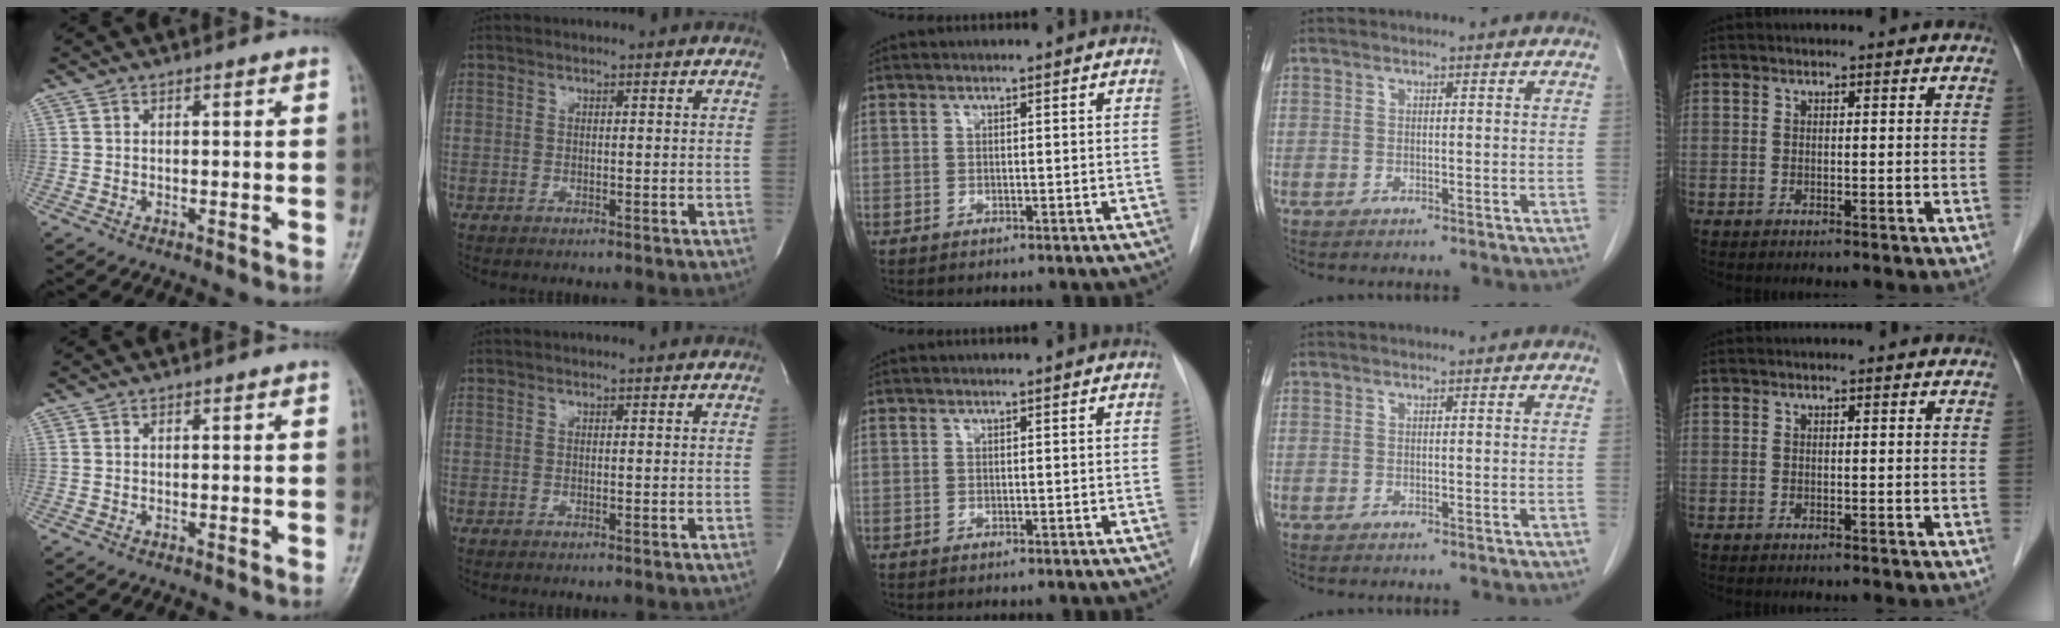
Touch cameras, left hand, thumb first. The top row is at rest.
{}